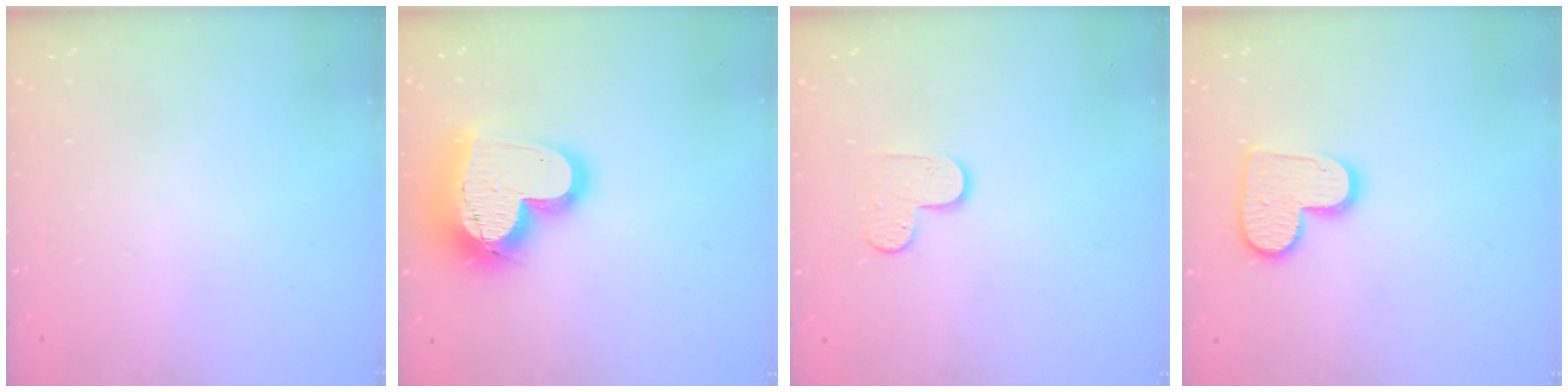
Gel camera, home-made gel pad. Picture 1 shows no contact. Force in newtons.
{"total": 19.6, "press": 19.5, "slide": 1.6}
{"total": 7.1, "press": 7.1, "slide": 0.6}
{"total": 11.1, "press": 11.1, "slide": 0.4}